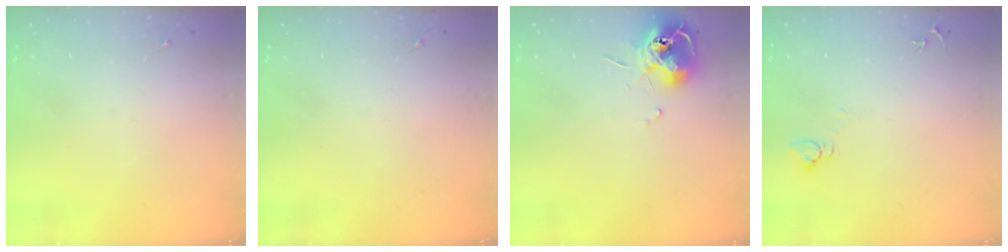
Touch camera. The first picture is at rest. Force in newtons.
{"total": 0.0}
{"total": 11.7, "press": 11.7, "slide": 0.9}
{"total": 2.7, "press": 2.7, "slide": 0.2}